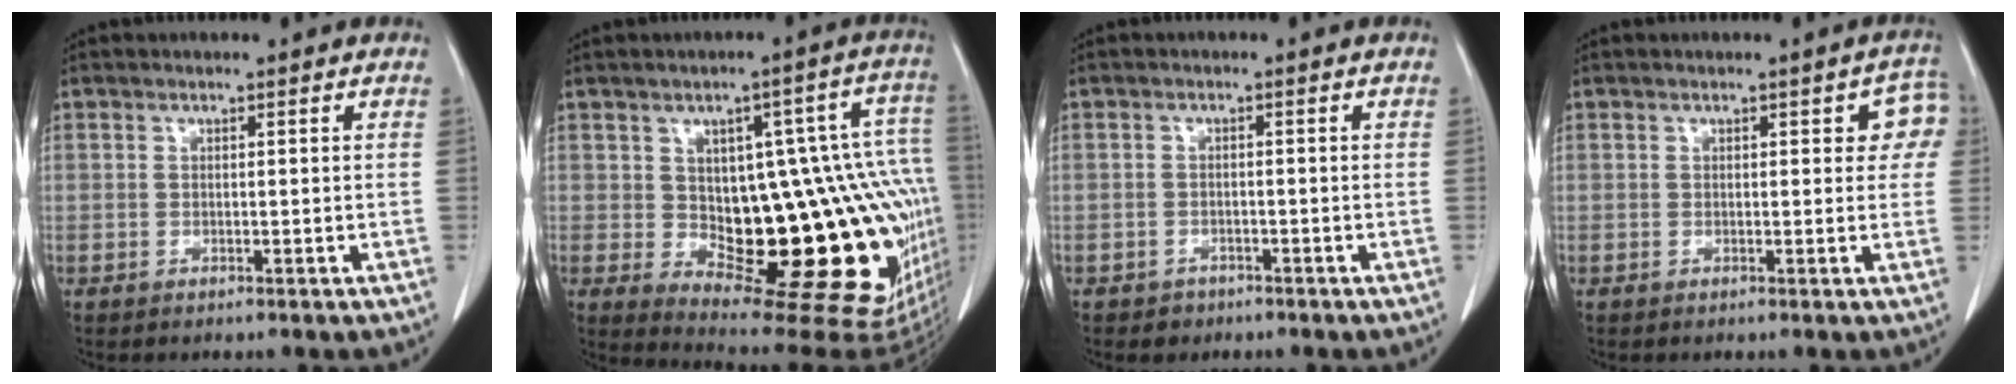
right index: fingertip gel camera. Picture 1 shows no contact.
{"total": 23.6, "force": [-2.2, 7.4, 22.3], "torque": [-0.180, 0.031, 0.000]}
{"total": 1.8, "force": [-1.2, 1.3, 0.1], "torque": [-0.006, 0.005, -0.017]}
{"total": 4.3, "force": [1.3, 1.8, 3.7], "torque": [-0.024, 0.011, 0.008]}